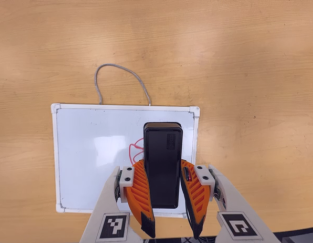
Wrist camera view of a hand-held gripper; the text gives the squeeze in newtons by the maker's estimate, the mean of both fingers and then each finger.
{"total": 9.5, "left": 7.1, "right": 12.0}